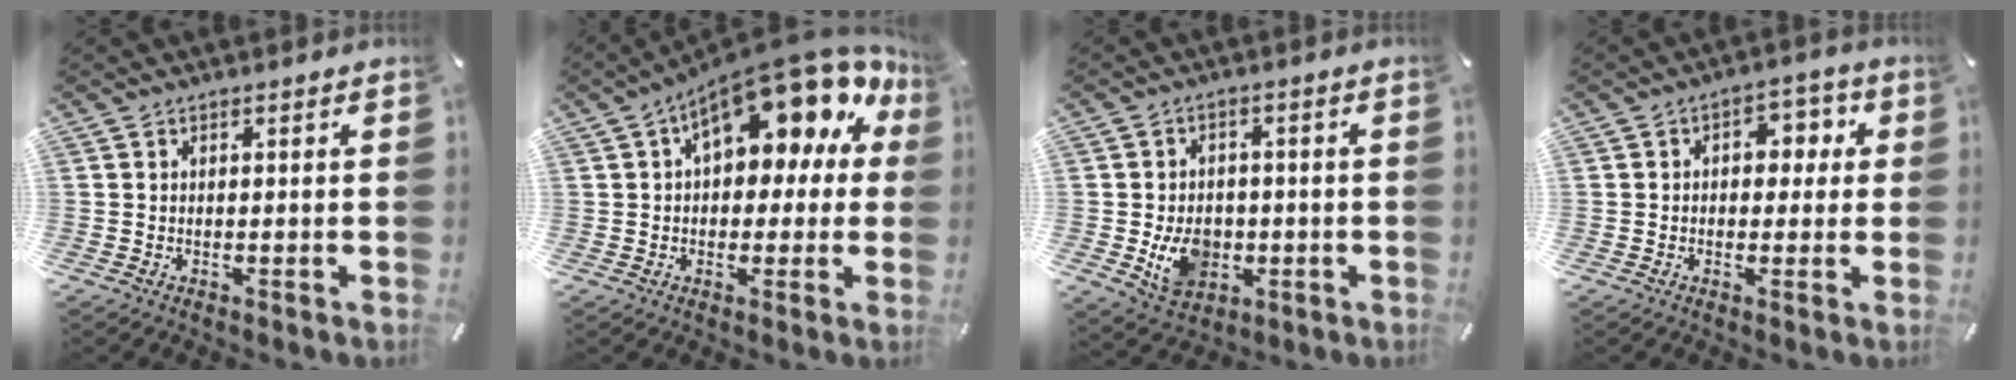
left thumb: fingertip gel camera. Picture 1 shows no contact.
{"total": 17.8, "force": [9.0, 8.2, 13.0], "torque": [-0.180, -0.058, 0.149]}
{"total": 9.5, "force": [-1.9, 7.6, 5.4], "torque": [-0.099, 0.007, -0.033]}
{"total": 5.3, "force": [-0.1, 4.1, 3.4], "torque": [-0.030, 0.003, -0.013]}